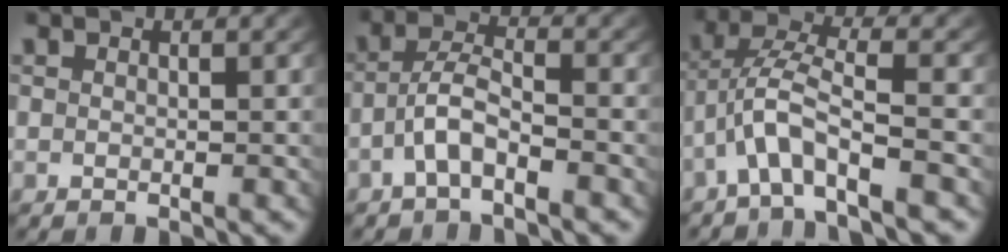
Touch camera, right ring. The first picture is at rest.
{"total": 3.4, "force": [-1.9, 1.4, 2.4], "torque": [-0.047, -0.004, -0.037]}
{"total": 3.7, "force": [-1.0, 1.4, 3.3], "torque": [-0.084, -0.011, -0.015]}